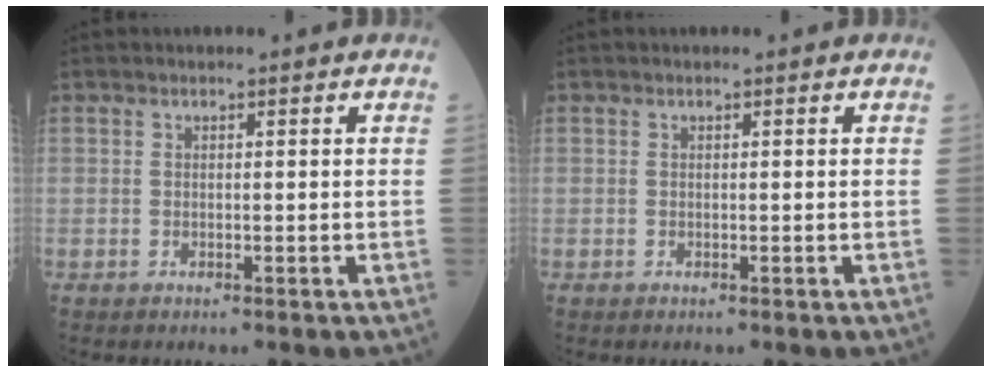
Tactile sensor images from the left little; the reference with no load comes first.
{"total": 0.0}